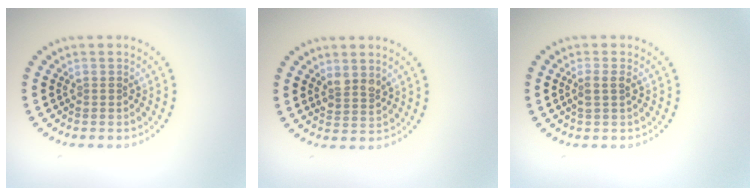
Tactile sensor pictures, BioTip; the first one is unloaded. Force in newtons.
{"total": 1.8, "press": 1.6, "slide": 0.9}
{"total": 1.3, "press": 1.1, "slide": 0.5}